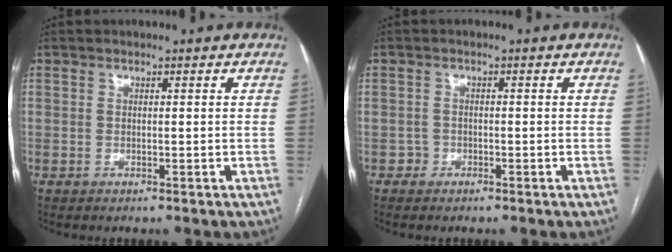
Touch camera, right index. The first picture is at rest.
{"total": 1.4, "force": [-0.8, 1.1, -0.2], "torque": [0.005, 0.008, -0.019]}